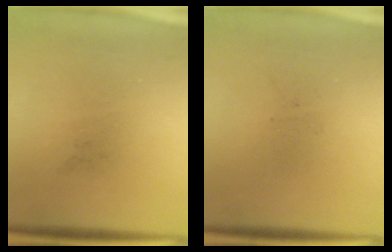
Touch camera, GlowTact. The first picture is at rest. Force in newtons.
{"total": 0.0}